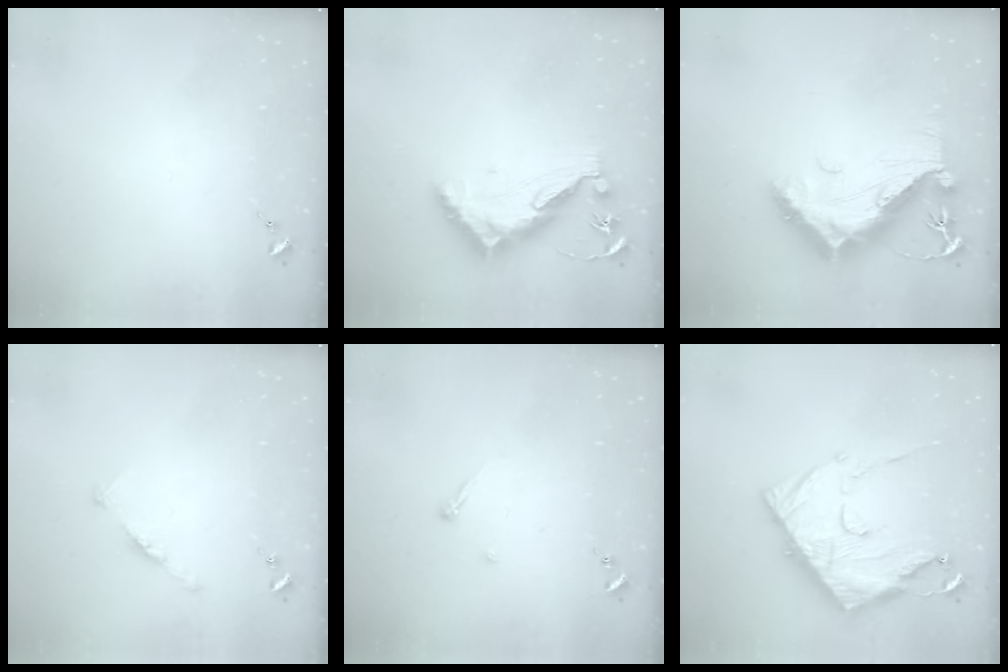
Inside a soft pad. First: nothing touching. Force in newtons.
{"total": 11.5, "press": 11.4, "slide": 0.7}
{"total": 19.4, "press": 19.3, "slide": 1.7}
{"total": 4.8, "press": 4.7, "slide": 0.5}
{"total": 3.4, "press": 3.4, "slide": 0.4}
{"total": 20.8, "press": 20.7, "slide": 2.0}